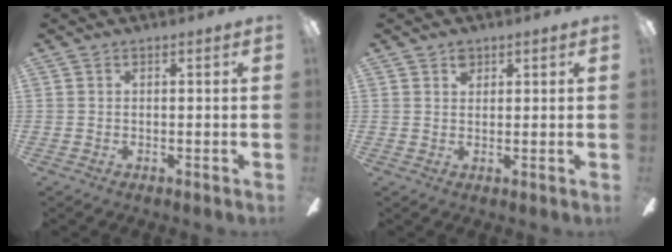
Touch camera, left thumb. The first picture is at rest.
{"total": 2.4, "force": [1.7, 1.5, 0.9], "torque": [-0.005, -0.006, 0.028]}